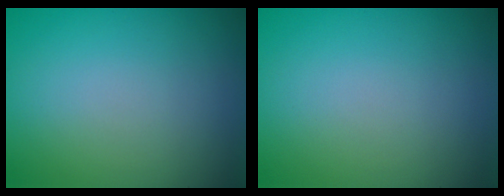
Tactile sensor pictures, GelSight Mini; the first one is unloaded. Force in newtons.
{"total": 0.0}